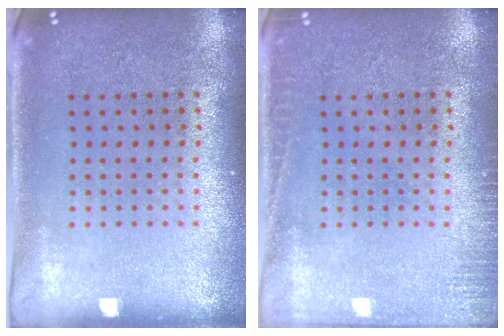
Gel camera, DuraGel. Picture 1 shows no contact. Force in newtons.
{"total": 1.6, "press": 1.6, "slide": 0.4}